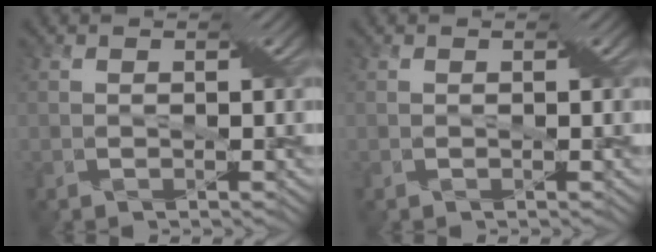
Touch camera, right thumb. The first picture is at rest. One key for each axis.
{"total": 0.0}